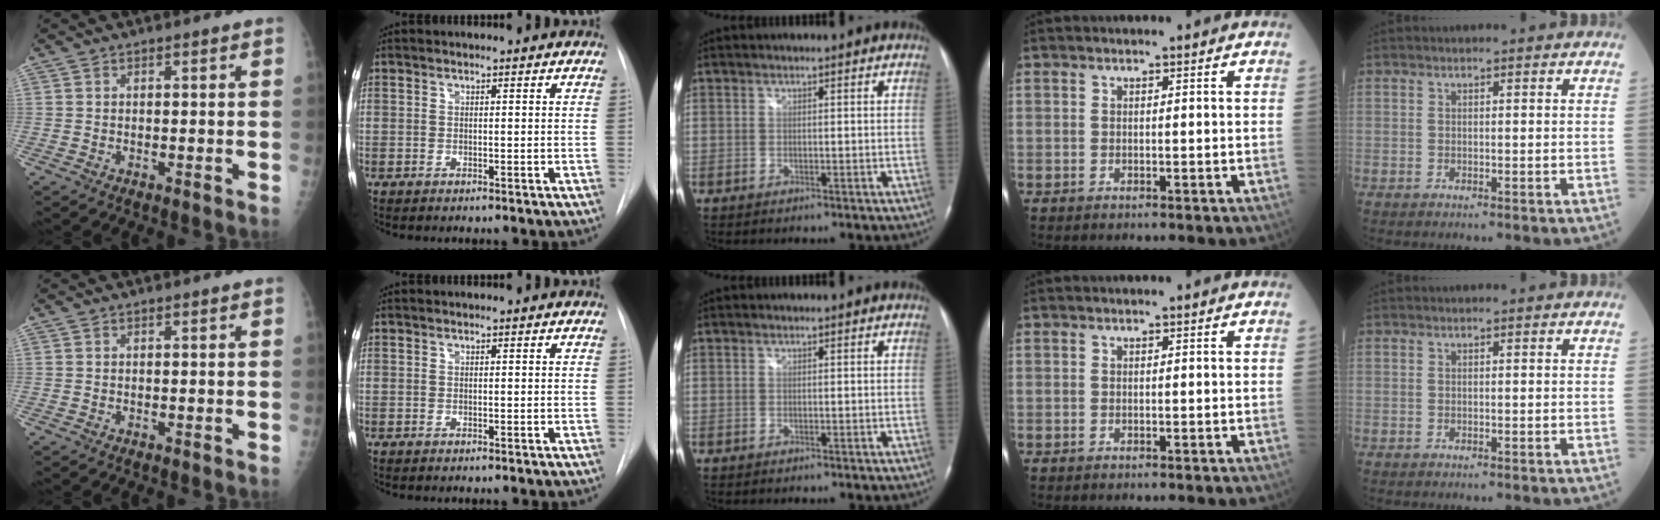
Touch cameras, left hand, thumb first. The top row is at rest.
{}